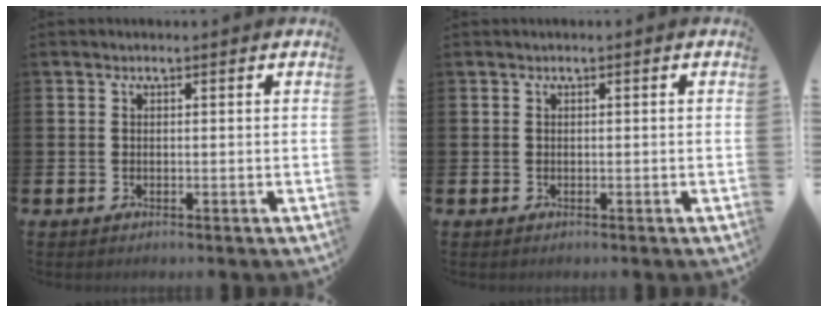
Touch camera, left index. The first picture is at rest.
{"total": 0.0}